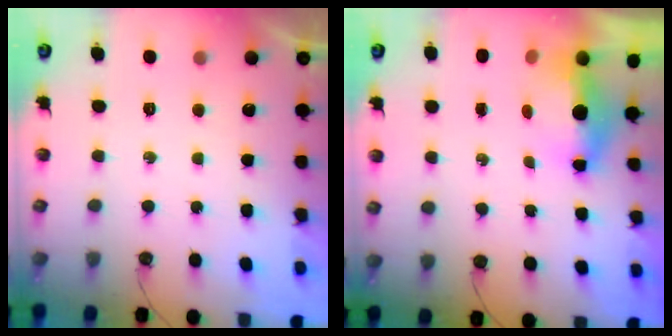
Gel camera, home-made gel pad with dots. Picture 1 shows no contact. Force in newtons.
{"total": 13.9, "press": 7.1, "slide": 12.0}